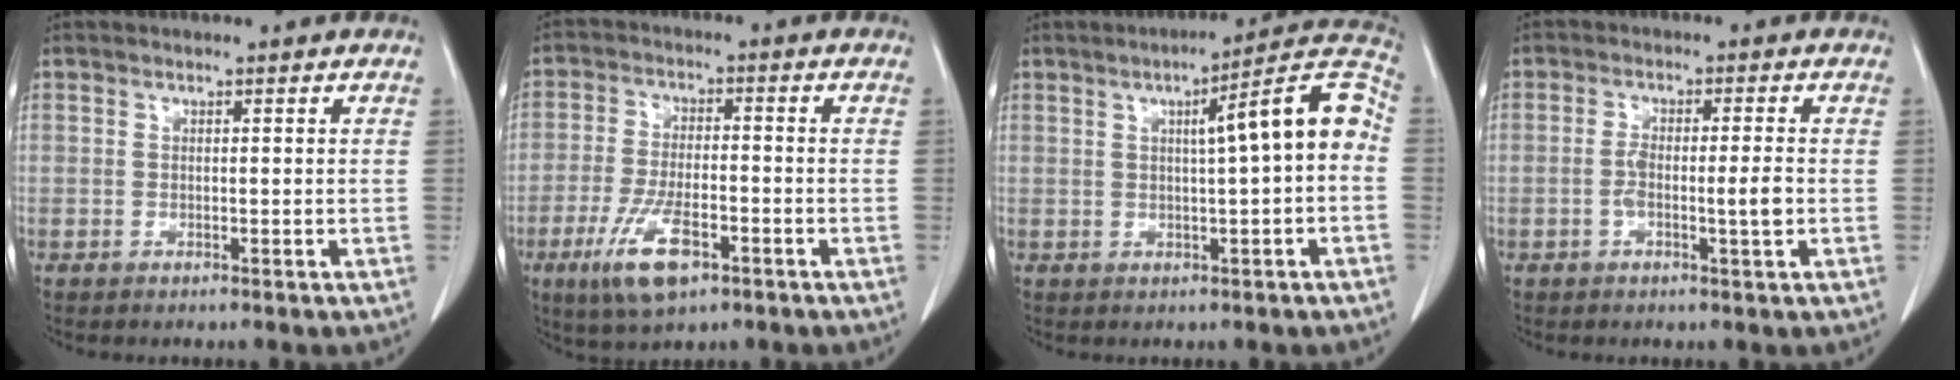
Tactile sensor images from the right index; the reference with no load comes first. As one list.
[{"total": 9.2, "force": [-4.7, 3.1, 7.3], "torque": [-0.149, -0.013, -0.080]}, {"total": 10.3, "force": [0.8, 0.5, 10.2], "torque": [-0.137, 0.029, 0.004]}, {"total": 4.5, "force": [-1.0, 0.4, 4.4], "torque": [-0.081, 0.000, -0.016]}]